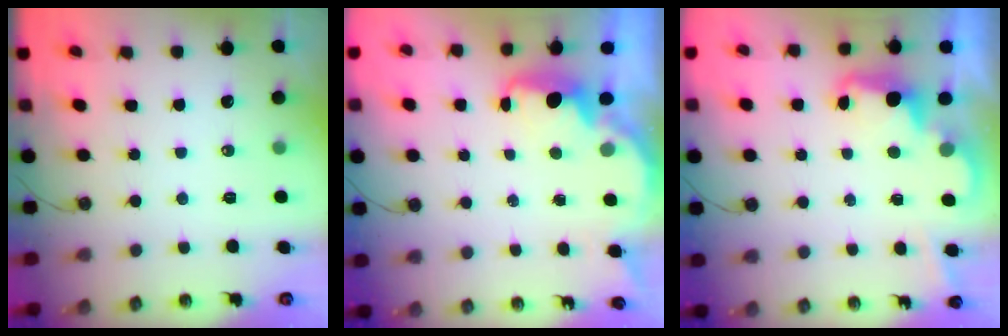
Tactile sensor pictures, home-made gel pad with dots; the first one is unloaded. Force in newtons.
{"total": 2.1, "press": 2.1, "slide": 0.4}
{"total": 2.4, "press": 2.3, "slide": 0.5}